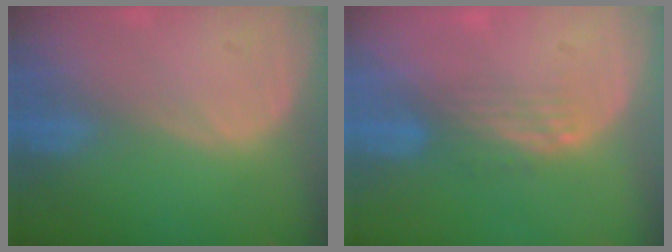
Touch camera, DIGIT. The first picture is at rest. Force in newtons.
{"total": 3.3, "press": 2.7, "slide": 1.9}